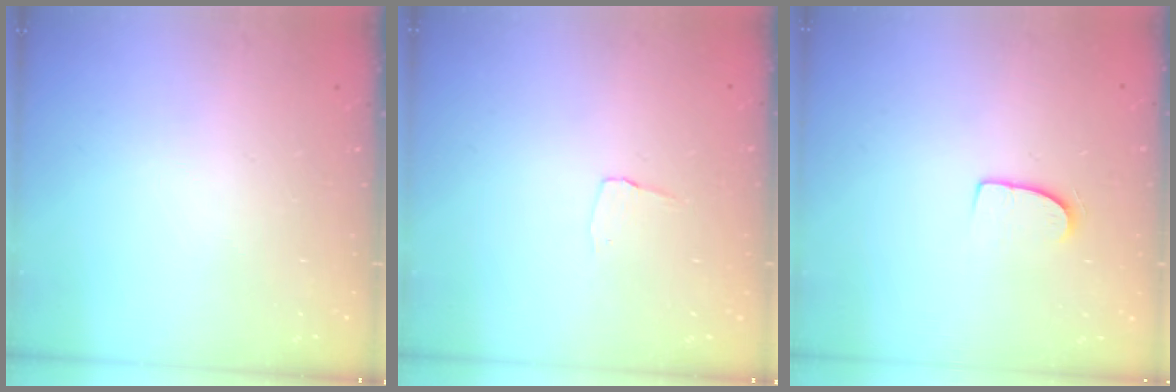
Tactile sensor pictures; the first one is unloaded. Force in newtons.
{"total": 3.5, "press": 3.4, "slide": 0.2}
{"total": 7.1, "press": 7.1, "slide": 0.5}